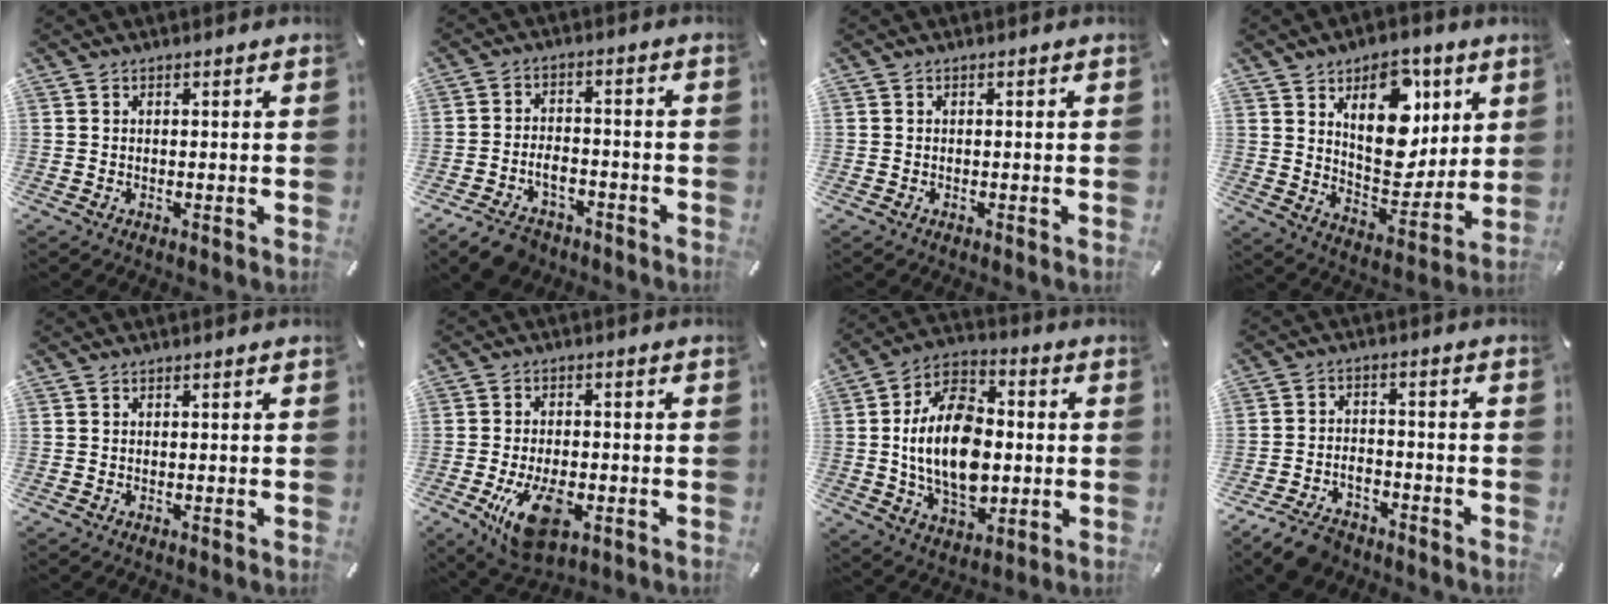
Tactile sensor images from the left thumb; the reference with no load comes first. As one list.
[{"total": 6.7, "force": [-4.1, 4.2, 3.1], "torque": [-0.058, 0.025, -0.074]}, {"total": 0.0}, {"total": 16.7, "force": [7.1, 10.5, 10.9], "torque": [-0.141, -0.031, 0.127]}, {"total": 0.0}, {"total": 12.0, "force": [-4.1, 6.8, 9.0], "torque": [-0.163, -0.006, -0.072]}, {"total": 19.0, "force": [-0.7, 12.3, 14.4], "torque": [-0.291, 0.003, -0.018]}, {"total": 6.8, "force": [-5.6, 3.1, 2.4], "torque": [-0.047, 0.027, -0.106]}]